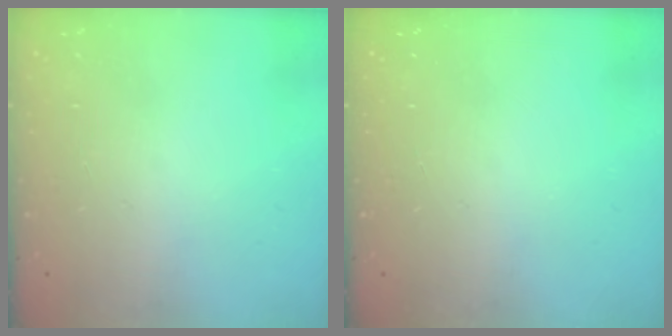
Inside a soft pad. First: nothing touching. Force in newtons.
{"total": 0.0}